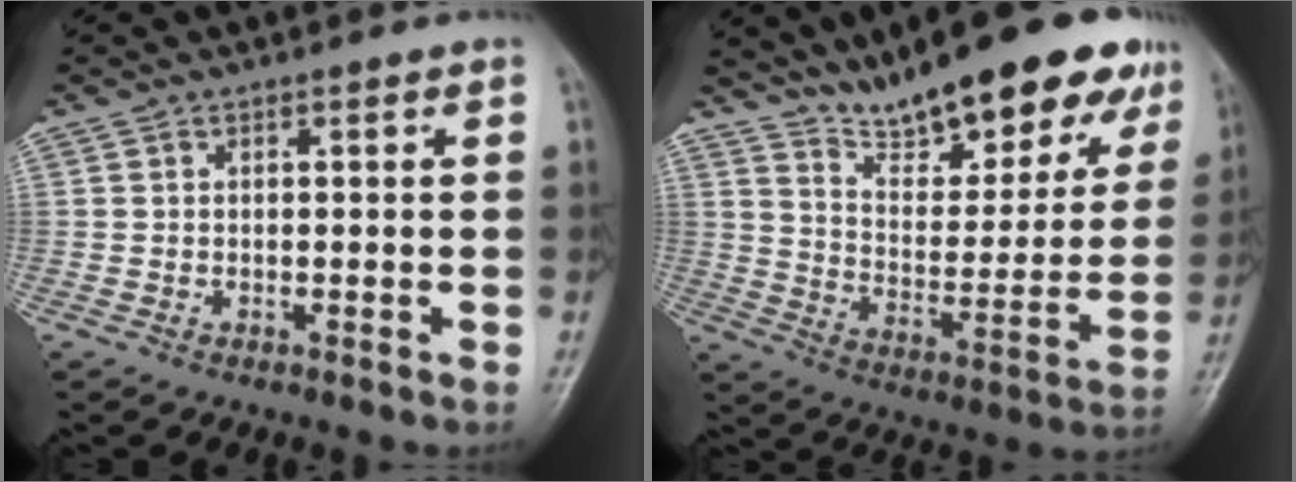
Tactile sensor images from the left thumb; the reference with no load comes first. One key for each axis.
{"total": 20.9, "fx": 15.5, "fy": 6.4, "fz": 12.4, "tx": -0.139, "ty": -0.072, "tz": 0.246}